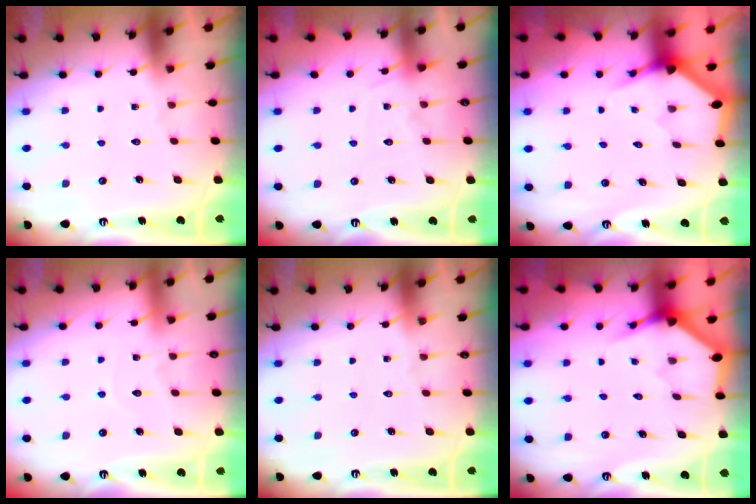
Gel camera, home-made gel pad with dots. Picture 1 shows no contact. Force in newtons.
{"total": 4.8, "press": 4.8, "slide": 0.5}
{"total": 3.5, "press": 3.5, "slide": 0.1}
{"total": 4.8, "press": 4.7, "slide": 0.4}
{"total": 0.0}
{"total": 3.6, "press": 3.6, "slide": 0.2}